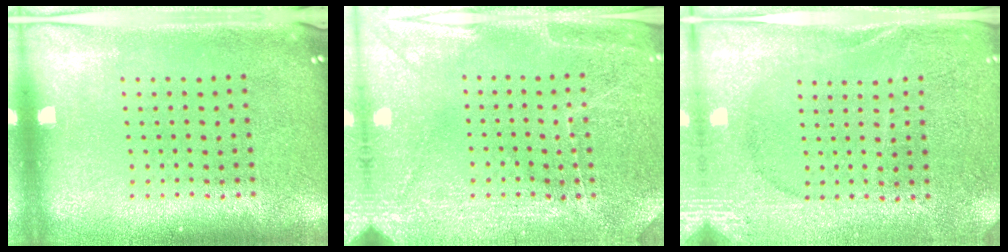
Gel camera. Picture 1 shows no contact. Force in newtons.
{"total": 2.9, "press": 2.9, "slide": 0.2}
{"total": 2.7, "press": 2.7, "slide": 0.3}